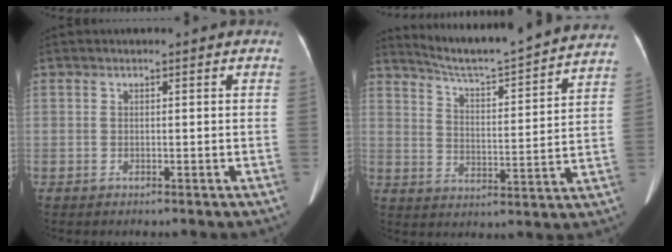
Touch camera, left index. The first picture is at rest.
{"total": 20.2, "force": [18.9, -0.3, 7.1], "torque": [-0.120, -0.034, 0.253]}